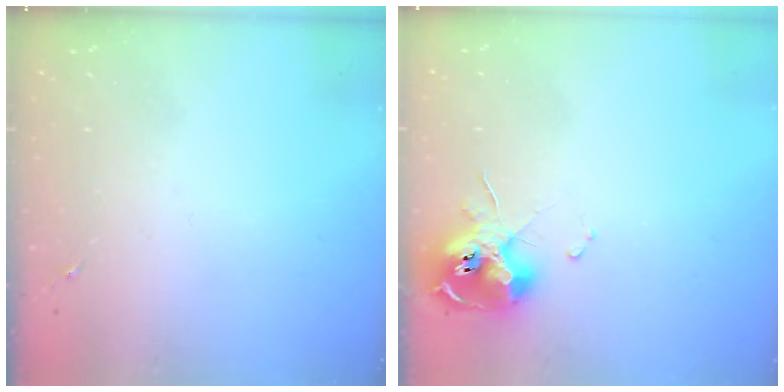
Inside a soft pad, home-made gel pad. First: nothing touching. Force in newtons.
{"total": 11.5, "press": 11.4, "slide": 1.8}